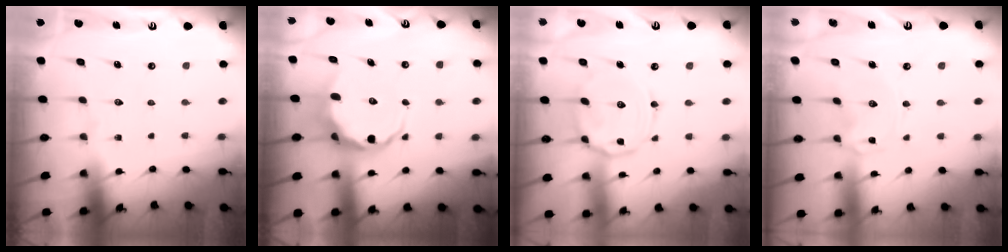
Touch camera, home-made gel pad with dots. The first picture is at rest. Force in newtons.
{"total": 8.2, "press": 8.0, "slide": 1.9}
{"total": 9.5, "press": 9.5, "slide": 0.7}
{"total": 0.0}